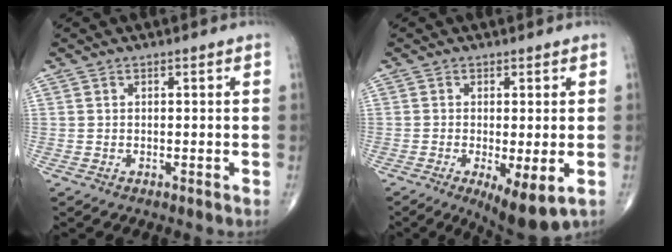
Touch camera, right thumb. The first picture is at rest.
{"total": 7.9, "force": [-2.5, 2.2, 7.1], "torque": [-0.113, -0.022, -0.036]}